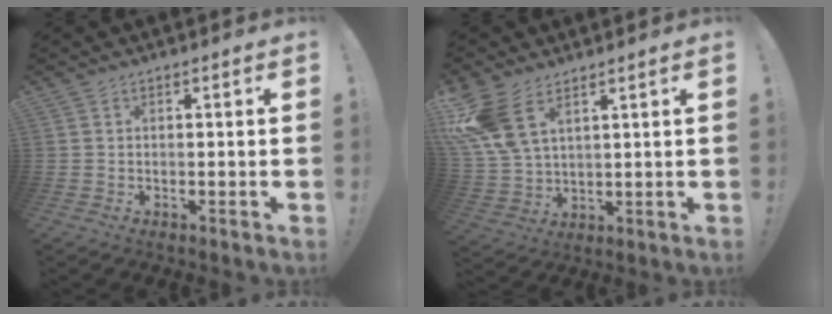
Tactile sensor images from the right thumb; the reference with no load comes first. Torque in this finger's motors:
{"motor_torque": [1.07, 1.92, 1.49, 0.75, 0.34]}